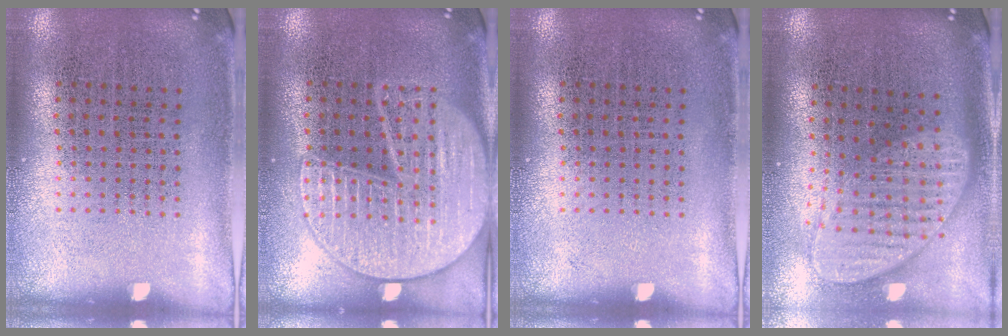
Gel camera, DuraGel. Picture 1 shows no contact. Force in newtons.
{"total": 3.0, "press": 3.0, "slide": 0.2}
{"total": 0.0}
{"total": 2.0, "press": 1.6, "slide": 1.3}